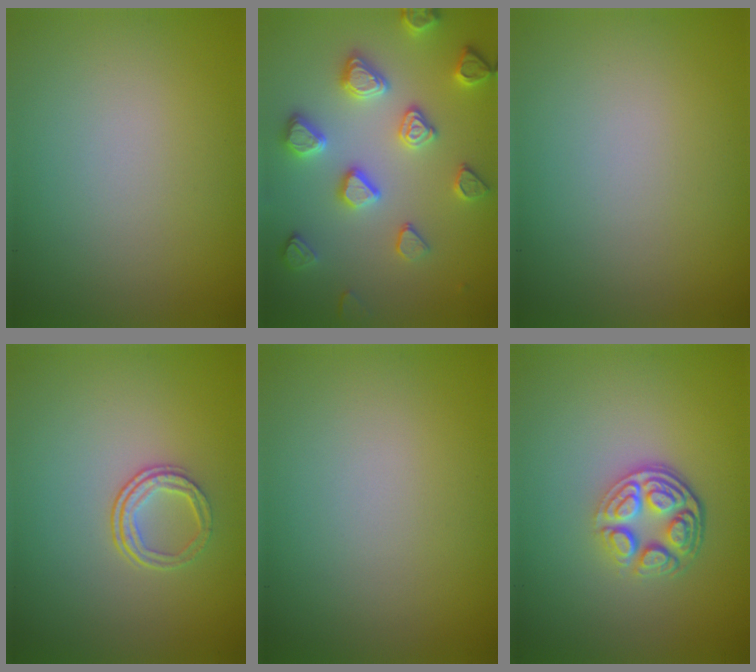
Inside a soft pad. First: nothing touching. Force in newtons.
{"total": 4.6, "press": 4.4, "slide": 1.3}
{"total": 0.0}
{"total": 2.1, "press": 1.4, "slide": 1.5}
{"total": 0.0}
{"total": 4.5, "press": 3.3, "slide": 3.0}